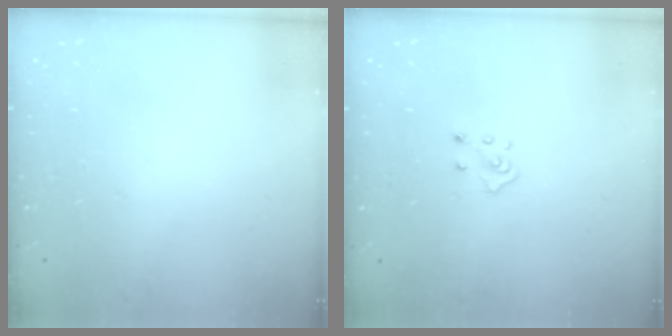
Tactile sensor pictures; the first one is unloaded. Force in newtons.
{"total": 2.7, "press": 2.7, "slide": 0.2}